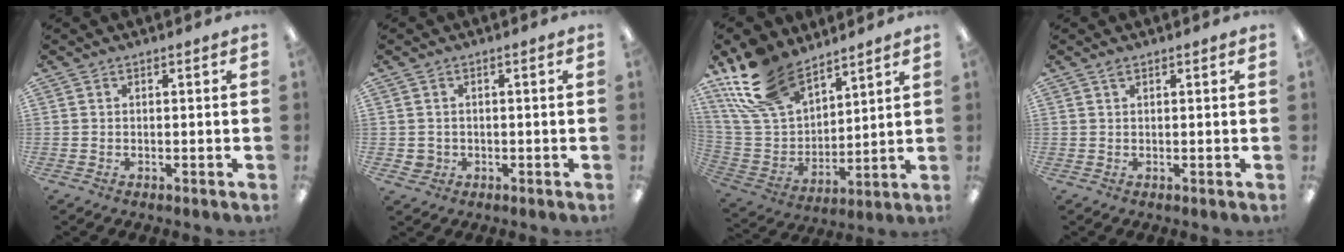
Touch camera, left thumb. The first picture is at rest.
{"total": 2.2, "force": [0.1, 2.2, 0.5], "torque": [-0.010, 0.003, 0.001]}
{"total": 19.1, "force": [13.8, 9.8, 8.8], "torque": [-0.195, -0.062, 0.262]}
{"total": 1.0, "force": [0.7, 0.3, 0.6], "torque": [-0.015, 0.003, 0.012]}